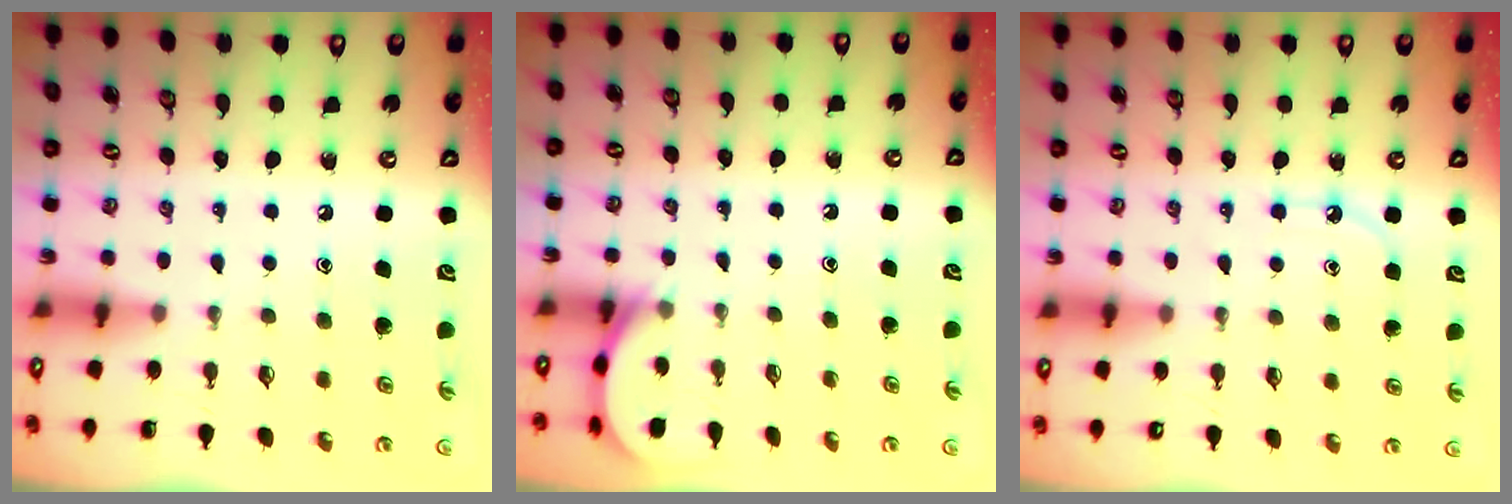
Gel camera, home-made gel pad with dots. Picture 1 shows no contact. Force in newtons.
{"total": 4.5, "press": 4.5, "slide": 0.4}
{"total": 5.3, "press": 5.2, "slide": 0.5}